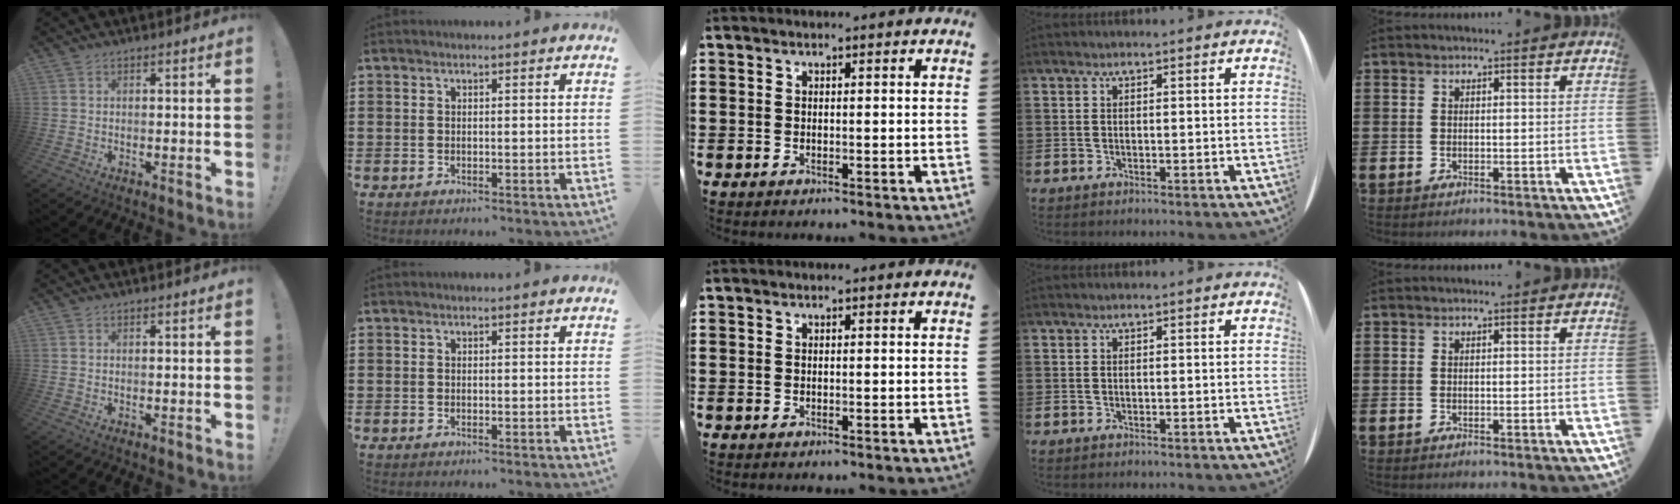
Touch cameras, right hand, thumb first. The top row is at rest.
{}